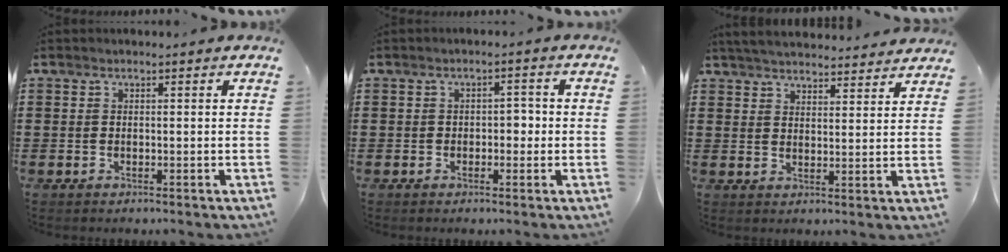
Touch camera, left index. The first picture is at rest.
{"total": 2.3, "force": [-0.4, 1.4, 1.8], "torque": [-0.038, 0.006, -0.012]}
{"total": 4.5, "force": [4.5, 0.1, 0.8], "torque": [-0.029, -0.020, 0.080]}